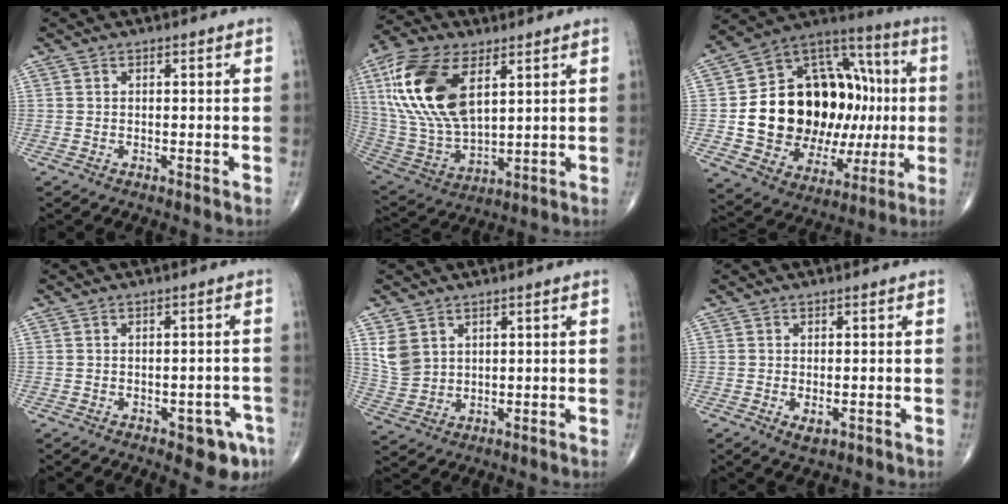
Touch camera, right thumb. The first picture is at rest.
{"total": 20.7, "force": [7.3, 10.7, 16.1], "torque": [-0.329, -0.022, 0.143]}
{"total": 30.5, "force": [-0.5, 20.2, 22.8], "torque": [-0.320, 0.030, 0.006]}
{"total": 6.1, "force": [-3.2, 2.7, 4.4], "torque": [-0.034, 0.014, -0.036]}
{"total": 5.6, "force": [2.4, 4.3, 2.8], "torque": [-0.047, -0.010, 0.062]}
{"total": 2.2, "force": [-0.9, 1.1, 1.7], "torque": [-0.025, -0.004, -0.013]}